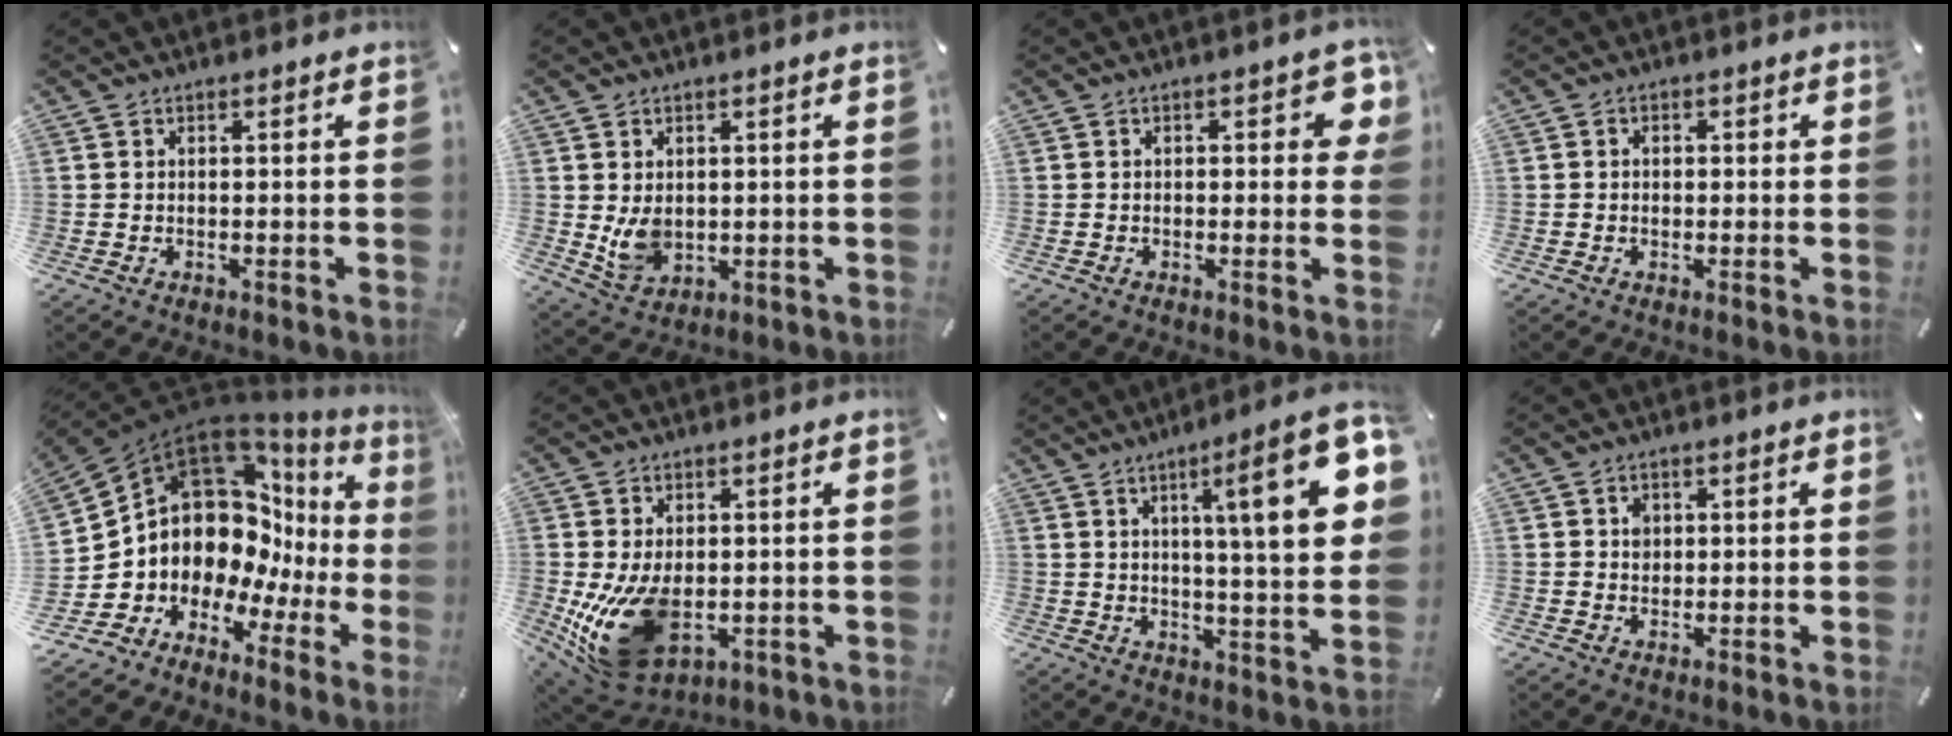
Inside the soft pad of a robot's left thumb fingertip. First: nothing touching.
{"total": 6.3, "force": [0.7, 5.1, 3.6], "torque": [-0.071, -0.010, 0.011]}
{"total": 5.3, "force": [1.1, 2.6, 4.5], "torque": [-0.057, 0.001, 0.012]}
{"total": 1.8, "force": [-0.5, 1.6, 0.7], "torque": [-0.006, 0.005, -0.013]}
{"total": 11.9, "force": [3.6, 9.5, 6.1], "torque": [-0.115, -0.084, 0.067]}
{"total": 15.6, "force": [-2.5, 10.2, 11.6], "torque": [-0.227, -0.008, -0.031]}
{"total": 20.4, "force": [7.2, 4.1, 18.6], "torque": [-0.270, -0.031, 0.092]}
{"total": 2.5, "force": [0.4, 2.2, 1.0], "torque": [-0.007, 0.000, 0.001]}